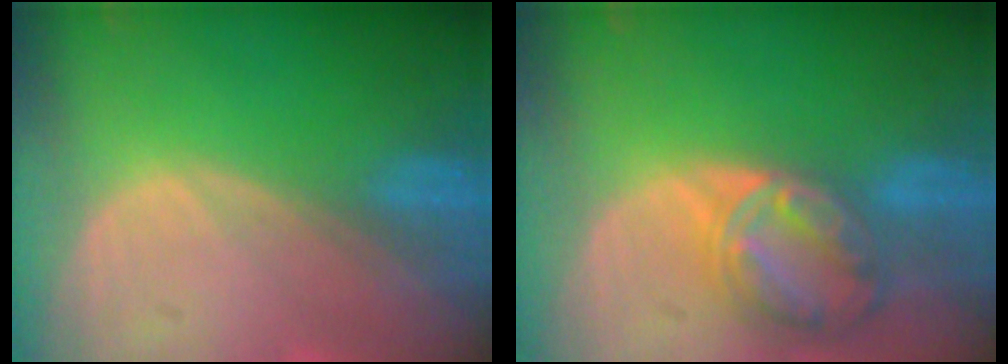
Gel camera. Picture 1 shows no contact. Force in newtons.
{"total": 8.3, "press": 7.1, "slide": 4.4}